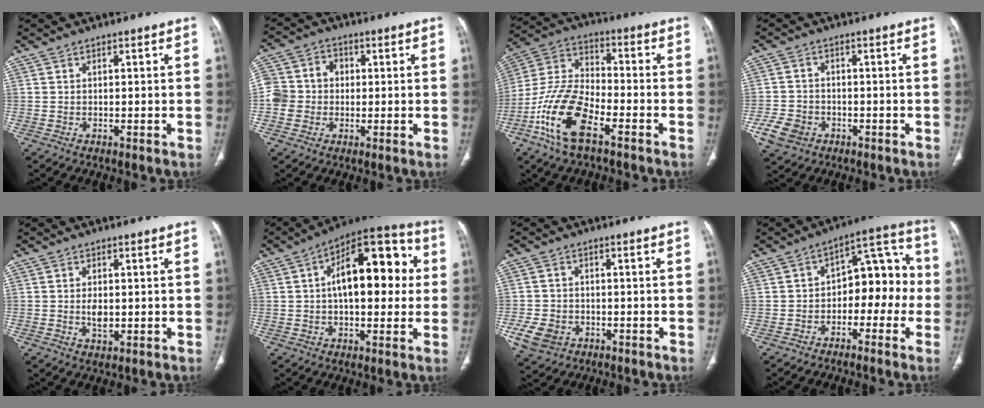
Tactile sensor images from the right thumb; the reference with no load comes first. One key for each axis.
{"total": 8.8, "fx": -0.3, "fy": 8.1, "fz": 3.4, "tx": -0.046, "ty": 0.027, "tz": -0.011}
{"total": 15.6, "fx": -7.7, "fy": 6.7, "fz": 11.8, "tx": -0.245, "ty": 0.036, "tz": -0.153}
{"total": 6.1, "fx": -2.7, "fy": 4.8, "fz": 2.6, "tx": -0.048, "ty": 0.014, "tz": -0.043}
{"total": 3.1, "fx": -0.1, "fy": 1.8, "fz": 2.5, "tx": -0.043, "ty": -0.004, "tz": 0.001}
{"total": 19.7, "fx": 3.2, "fy": 9.8, "fz": 16.8, "tx": -0.210, "ty": 0.032, "tz": 0.039}
{"total": 6.8, "fx": -2.6, "fy": 5.3, "fz": 3.3, "tx": -0.066, "ty": 0.011, "tz": -0.037}
{"total": 12.4, "fx": -2.3, "fy": 7.7, "fz": 9.4, "tx": -0.079, "ty": 0.055, "tz": -0.043}